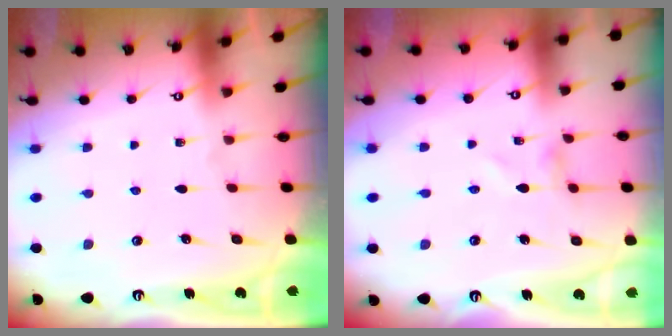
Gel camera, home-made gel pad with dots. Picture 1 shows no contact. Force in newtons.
{"total": 0.0}